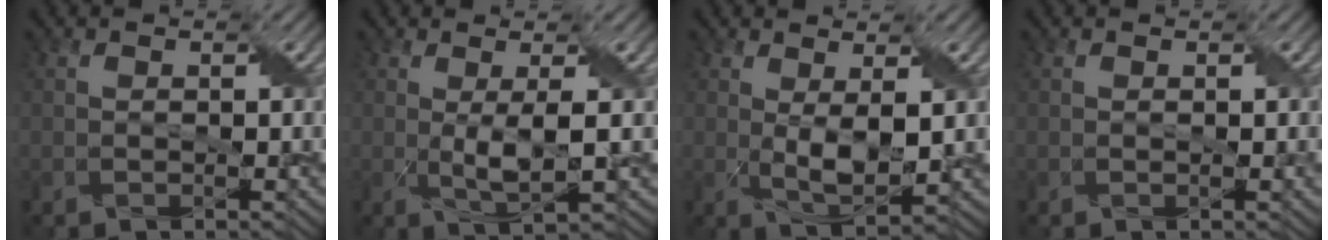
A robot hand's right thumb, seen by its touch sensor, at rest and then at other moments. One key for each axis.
{"total": 4.0, "fx": 0.1, "fy": 0.7, "fz": 3.9, "tx": -0.083, "ty": 0.001, "tz": 0.004}
{"total": 4.6, "fx": 0.6, "fy": 1.6, "fz": 4.3, "tx": -0.094, "ty": -0.006, "tz": 0.015}
{"total": 0.8, "fx": 0.1, "fy": 0.1, "fz": 0.8, "tx": -0.013, "ty": 0.001, "tz": 0.002}